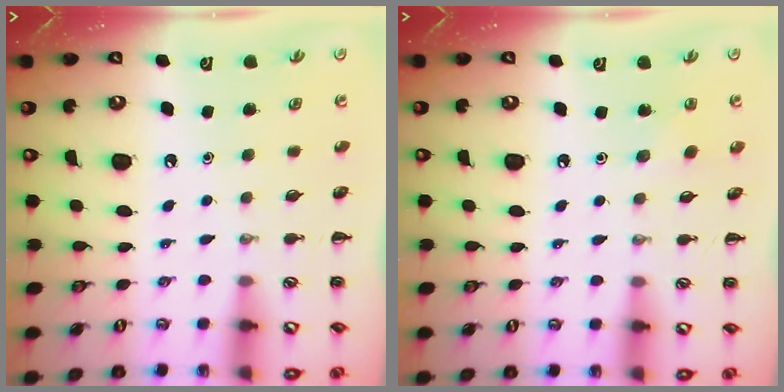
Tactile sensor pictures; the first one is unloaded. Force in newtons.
{"total": 2.3, "press": 2.2, "slide": 0.7}